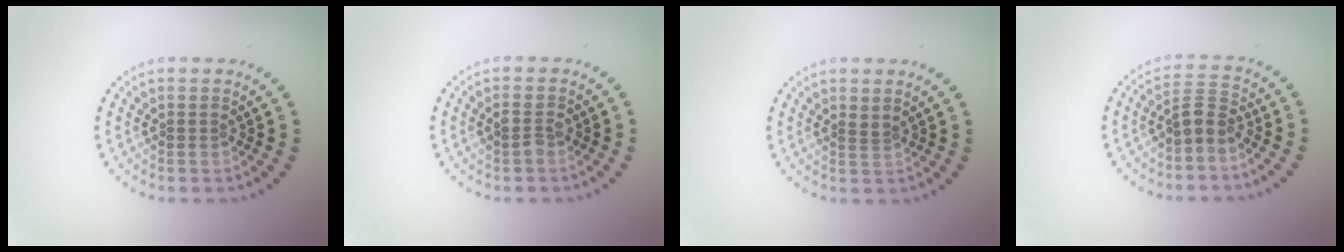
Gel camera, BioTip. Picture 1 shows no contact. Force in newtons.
{"total": 1.1, "press": 1.0, "slide": 0.2}
{"total": 0.7, "press": 0.4, "slide": 0.6}
{"total": 2.3, "press": 1.9, "slide": 1.3}